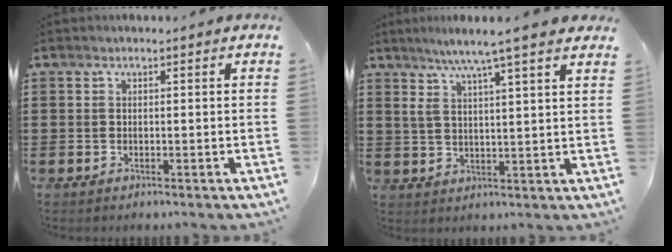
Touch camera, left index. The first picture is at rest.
{"total": 6.4, "force": [4.8, -0.2, 4.3], "torque": [-0.097, -0.017, 0.080]}